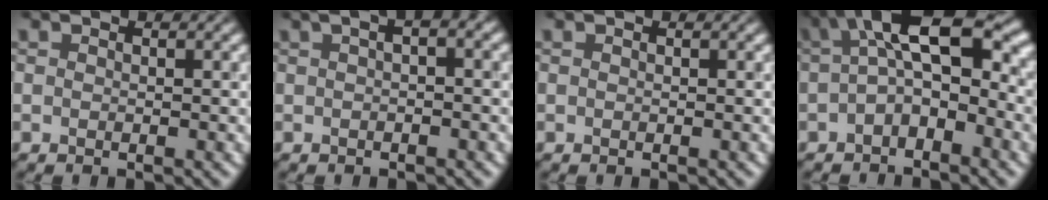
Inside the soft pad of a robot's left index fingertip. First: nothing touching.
{"total": 2.5, "force": [0.7, 0.8, 2.3], "torque": [-0.033, 0.014, 0.005]}
{"total": 0.0}
{"total": 6.0, "force": [0.2, 2.4, 5.5], "torque": [-0.086, 0.020, -0.009]}